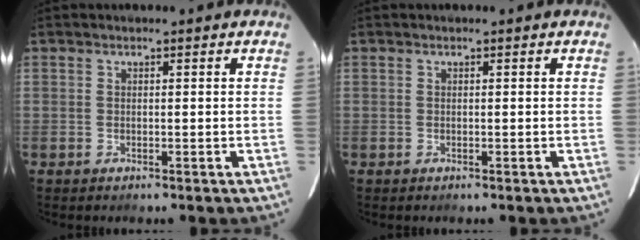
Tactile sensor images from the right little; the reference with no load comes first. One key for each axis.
{"total": 0.0}